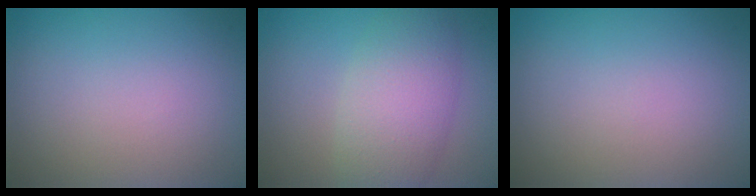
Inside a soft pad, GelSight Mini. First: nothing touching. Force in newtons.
{"total": 5.6, "press": 5.6, "slide": 0.1}
{"total": 0.0}